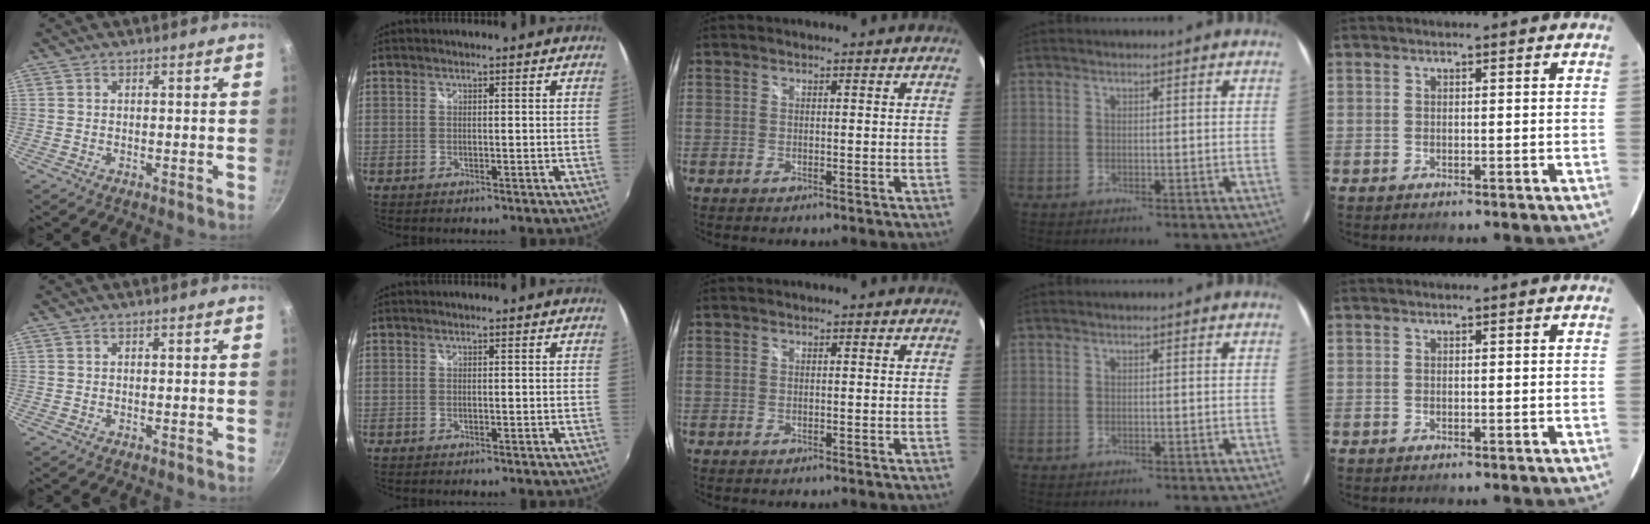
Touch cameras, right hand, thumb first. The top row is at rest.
{}